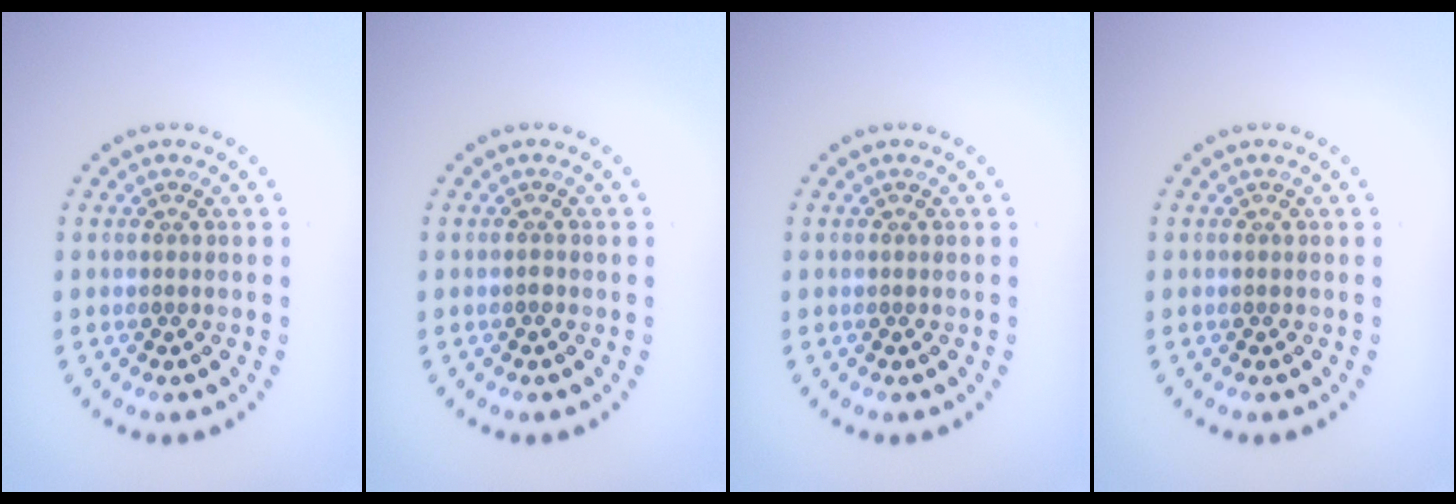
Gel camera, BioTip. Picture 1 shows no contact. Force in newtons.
{"total": 0.5, "press": 0.3, "slide": 0.4}
{"total": 0.0}
{"total": 0.0}